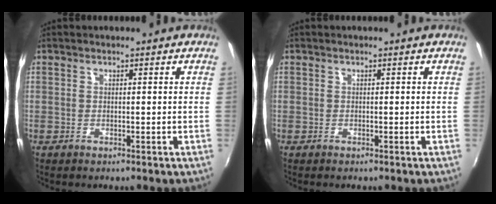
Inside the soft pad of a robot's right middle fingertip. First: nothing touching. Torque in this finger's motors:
{"motor_torque": [-0.39, -0.01, -0.02, -0.01]}